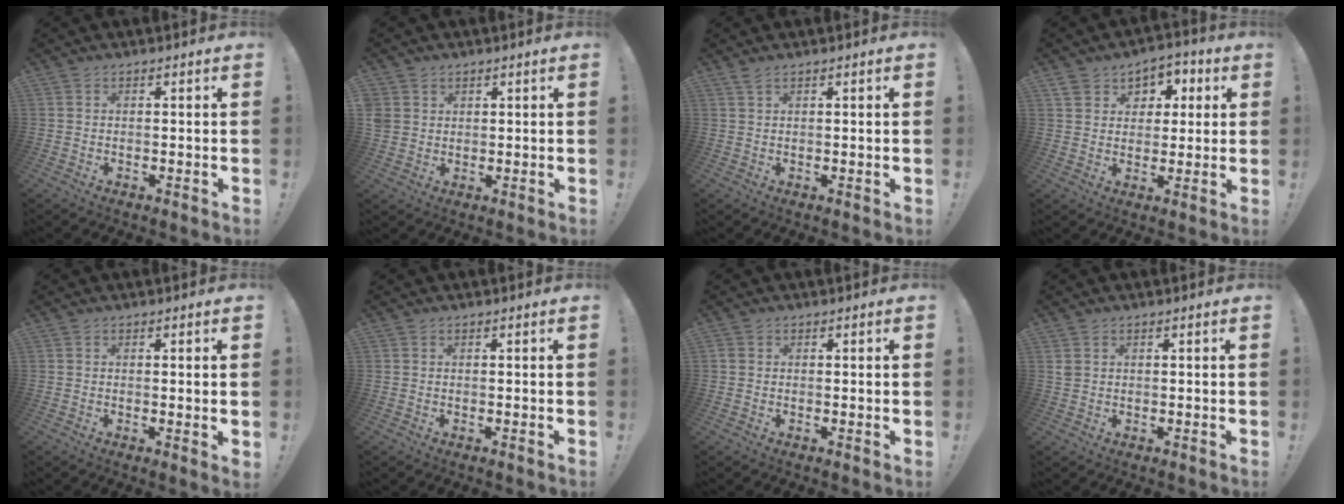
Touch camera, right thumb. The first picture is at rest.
{"total": 3.6, "force": [1.7, 3.1, 0.7], "torque": [-0.015, -0.004, 0.034]}
{"total": 1.2, "force": [0.9, 0.3, 0.7], "torque": [-0.015, 0.001, 0.017]}
{"total": 6.9, "force": [2.5, 6.2, 1.7], "torque": [-0.026, -0.009, 0.051]}
{"total": 1.6, "force": [0.4, -0.3, 1.5], "torque": [-0.023, -0.003, 0.005]}
{"total": 0.0}
{"total": 1.2, "force": [0.2, 1.0, 0.6], "torque": [-0.015, 0.005, 0.006]}
{"total": 1.5, "force": [0.6, 1.1, 0.8], "torque": [-0.008, 0.000, 0.011]}